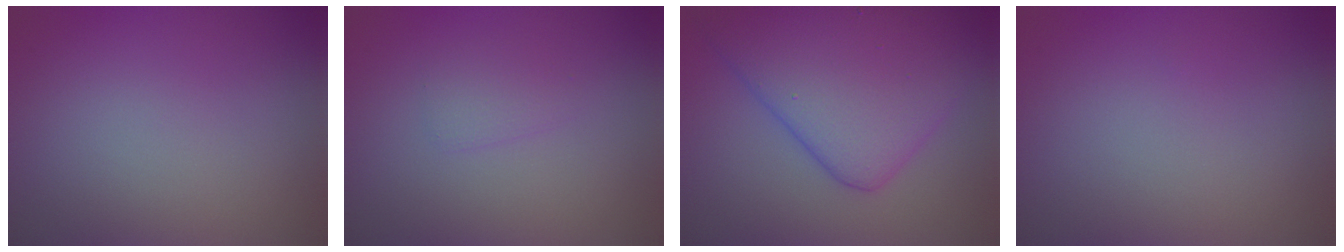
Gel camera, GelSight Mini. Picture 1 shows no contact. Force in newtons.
{"total": 1.1, "press": 1.1, "slide": 0.0}
{"total": 9.5, "press": 9.5, "slide": 0.2}
{"total": 0.0}